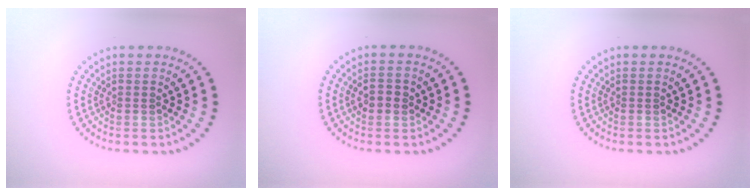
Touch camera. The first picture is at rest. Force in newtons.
{"total": 1.6, "press": 1.6, "slide": 0.2}
{"total": 0.0}